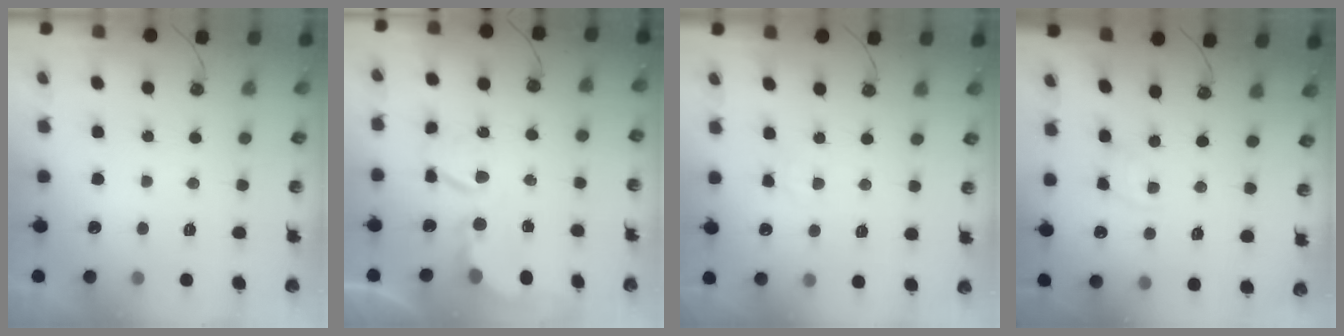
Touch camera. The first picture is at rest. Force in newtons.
{"total": 5.8, "press": 5.8, "slide": 0.3}
{"total": 5.9, "press": 5.8, "slide": 0.7}
{"total": 1.8, "press": 1.8, "slide": 0.3}